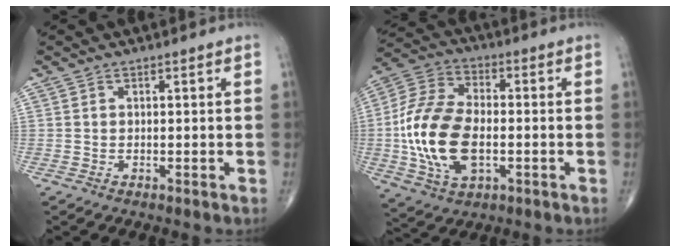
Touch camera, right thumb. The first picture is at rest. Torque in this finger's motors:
{"motor_torque": [0.06, 0.65, 1.50, 0.09, 0.20]}